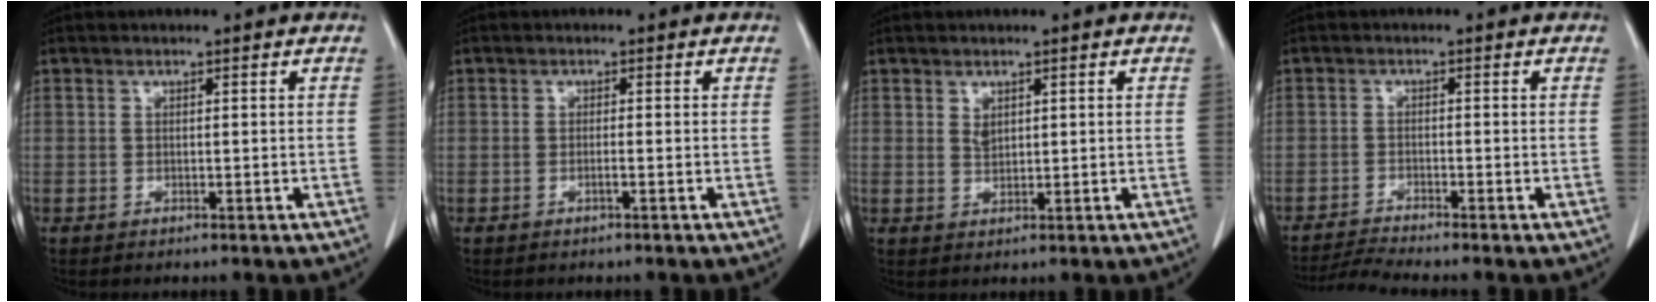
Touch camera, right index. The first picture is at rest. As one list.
[{"total": 0.7, "force": [-0.3, -0.1, 0.6], "torque": [-0.010, 0.003, -0.004]}, {"total": 1.5, "force": [0.8, 0.9, 0.8], "torque": [-0.012, -0.001, 0.021]}, {"total": 3.8, "force": [-3.4, -1.7, 0.5], "torque": [-0.022, -0.021, -0.067]}]